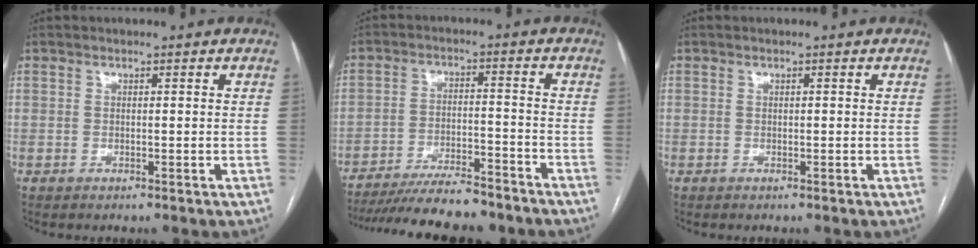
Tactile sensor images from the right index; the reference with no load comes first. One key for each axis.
{"total": 18.7, "fx": -17.0, "fy": 3.9, "fz": 6.6, "tx": -0.112, "ty": -0.005, "tz": -0.241}
{"total": 0.0}